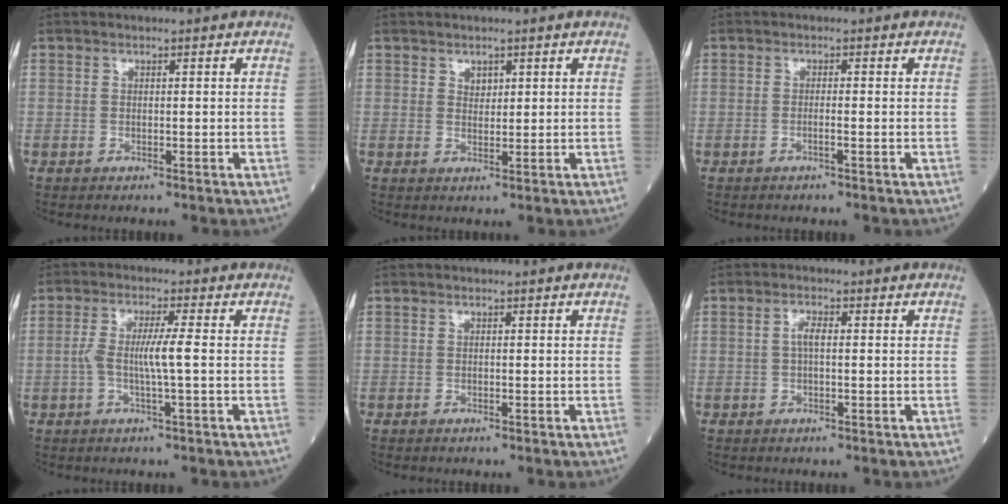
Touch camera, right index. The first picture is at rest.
{"total": 1.5, "force": [0.9, 0.9, 0.7], "torque": [-0.011, -0.002, 0.018]}
{"total": 0.8, "force": [-0.4, -0.1, 0.7], "torque": [-0.015, 0.001, -0.008]}
{"total": 5.0, "force": [-0.4, -0.1, 5.0], "torque": [-0.102, 0.004, -0.010]}
{"total": 0.0}
{"total": 2.0, "force": [0.2, 0.5, 1.9], "torque": [-0.042, 0.002, 0.002]}